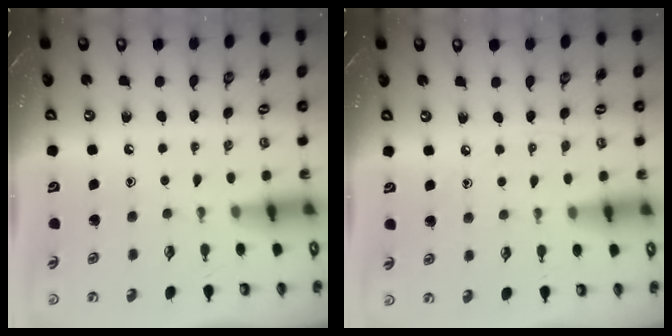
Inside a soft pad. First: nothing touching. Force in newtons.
{"total": 3.2, "press": 3.2, "slide": 0.4}